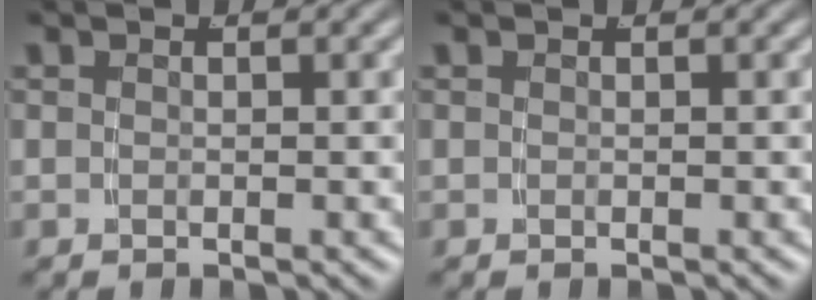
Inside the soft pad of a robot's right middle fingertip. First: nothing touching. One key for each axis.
{"total": 0.0}